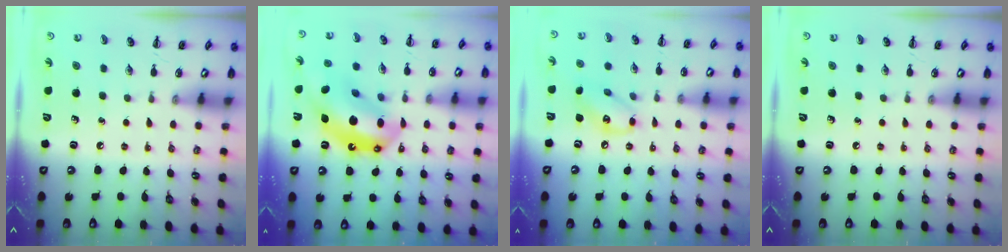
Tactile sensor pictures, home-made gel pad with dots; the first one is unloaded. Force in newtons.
{"total": 16.4, "press": 15.7, "slide": 4.7}
{"total": 9.5, "press": 9.4, "slide": 1.3}
{"total": 0.0}